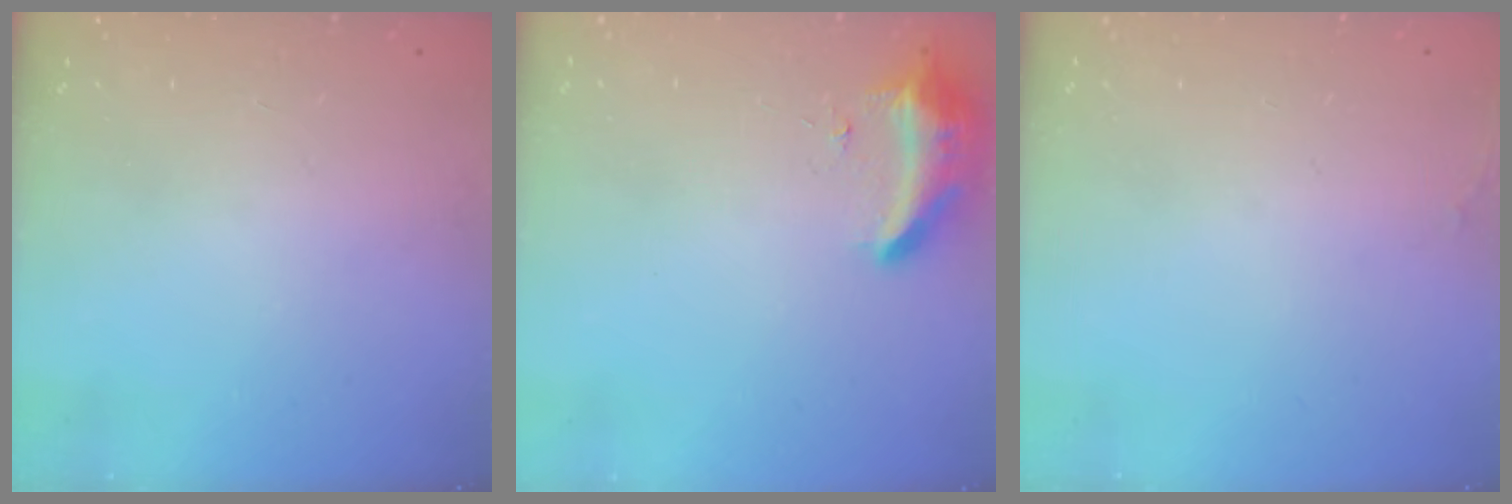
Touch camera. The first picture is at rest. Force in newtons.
{"total": 8.9, "press": 8.8, "slide": 1.6}
{"total": 7.0, "press": 4.6, "slide": 5.3}